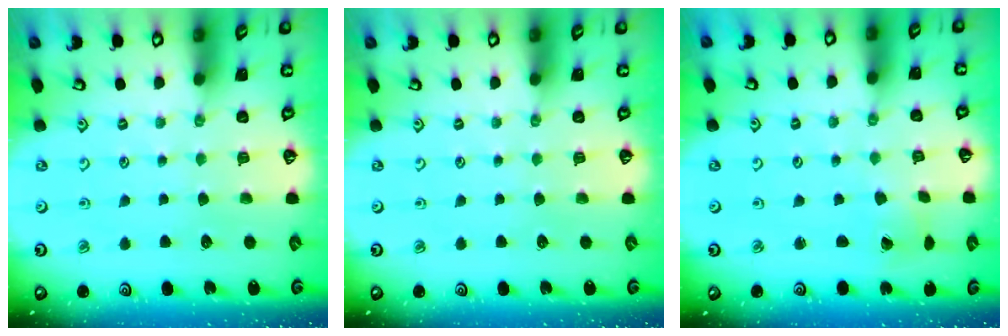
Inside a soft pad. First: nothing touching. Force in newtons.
{"total": 0.0}
{"total": 2.2, "press": 2.2, "slide": 0.3}